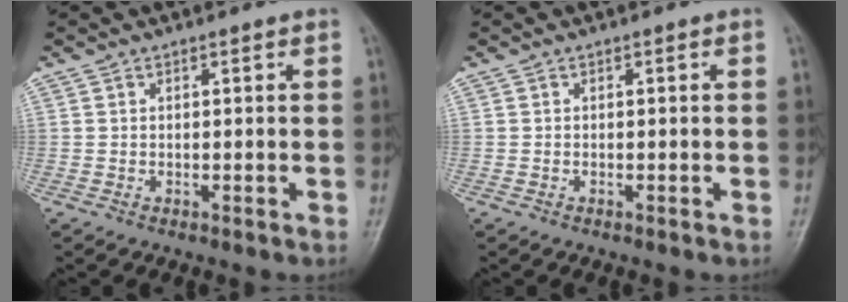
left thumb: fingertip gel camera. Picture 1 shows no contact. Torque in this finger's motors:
{"motor_torque": [0.06, 0.02, -0.01, -0.14, 0.04]}